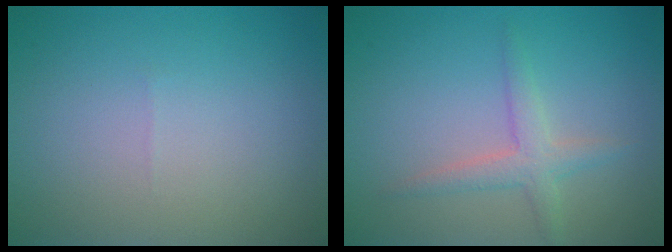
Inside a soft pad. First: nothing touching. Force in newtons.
{"total": 2.3, "press": 2.3, "slide": 0.1}